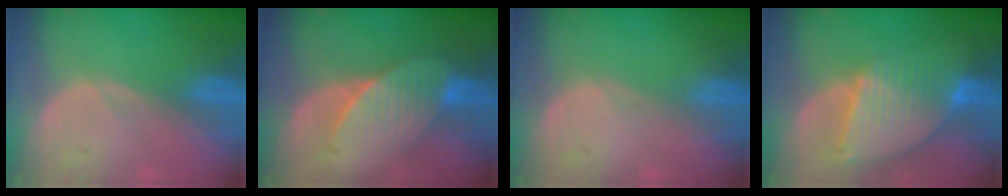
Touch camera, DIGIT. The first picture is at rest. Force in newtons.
{"total": 7.4, "press": 6.9, "slide": 2.6}
{"total": 0.0}
{"total": 9.1, "press": 7.7, "slide": 4.8}